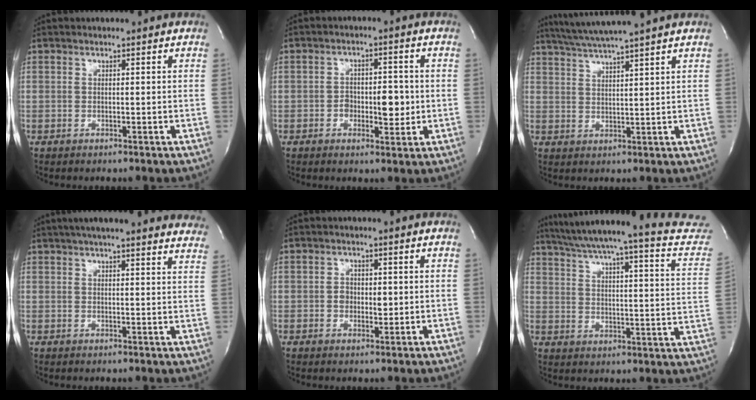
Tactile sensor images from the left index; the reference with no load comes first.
{"total": 5.3, "force": [-0.9, 2.7, 4.4], "torque": [-0.058, 0.004, -0.008]}
{"total": 8.7, "force": [7.6, -1.8, 4.0], "torque": [-0.074, 0.010, 0.124]}
{"total": 22.8, "force": [20.3, 2.8, 9.9], "torque": [-0.148, -0.006, 0.238]}
{"total": 2.6, "force": [0.0, 1.9, 1.7], "torque": [-0.027, 0.002, 0.001]}
{"total": 24.9, "force": [22.4, 1.1, 10.9], "torque": [-0.161, -0.056, 0.275]}